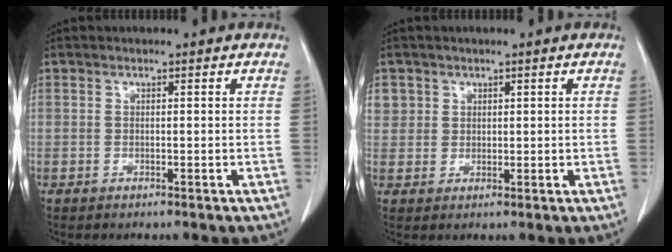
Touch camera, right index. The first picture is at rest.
{"total": 3.0, "force": [1.4, 2.7, 0.2], "torque": [0.010, 0.002, 0.025]}